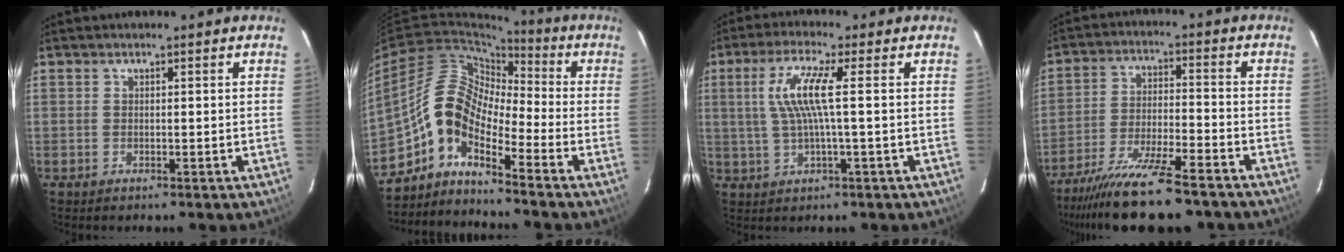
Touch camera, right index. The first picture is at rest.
{"total": 9.0, "force": [-5.4, 3.6, 6.2], "torque": [-0.106, 0.019, -0.126]}
{"total": 7.5, "force": [1.0, -0.1, 7.5], "torque": [-0.148, 0.001, 0.025]}
{"total": 17.4, "force": [-14.6, 2.7, 9.2], "torque": [-0.188, -0.035, -0.243]}